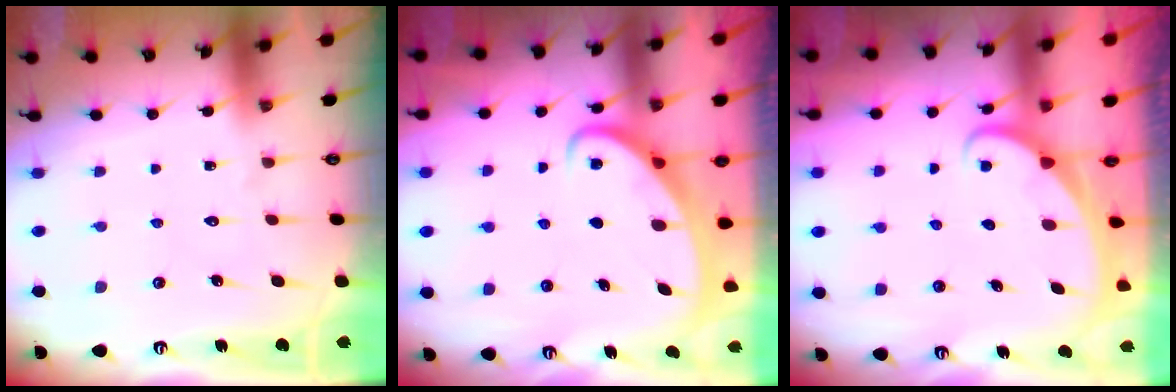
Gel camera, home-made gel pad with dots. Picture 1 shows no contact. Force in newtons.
{"total": 2.3, "press": 2.3, "slide": 0.3}
{"total": 1.8, "press": 1.7, "slide": 0.1}